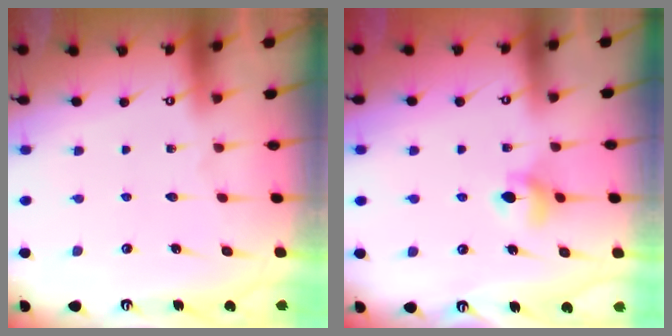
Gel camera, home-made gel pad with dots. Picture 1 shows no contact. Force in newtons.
{"total": 5.7, "press": 5.7, "slide": 0.6}